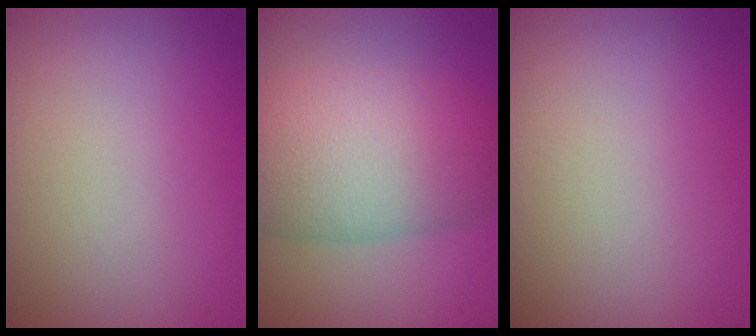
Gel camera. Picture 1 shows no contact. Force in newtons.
{"total": 9.9, "press": 9.9, "slide": 0.3}
{"total": 0.0}